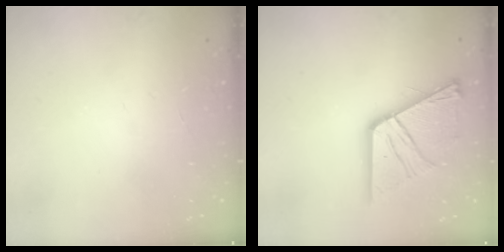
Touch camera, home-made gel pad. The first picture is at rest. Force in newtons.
{"total": 18.5, "press": 18.3, "slide": 2.1}